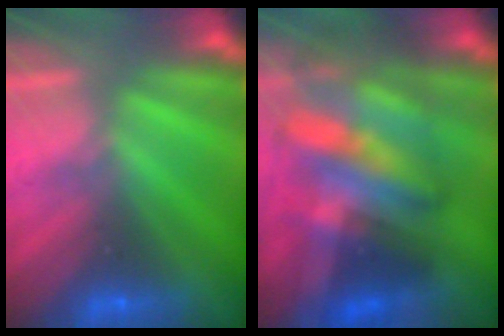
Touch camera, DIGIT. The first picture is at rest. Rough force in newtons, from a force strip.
{"total": 7.1}